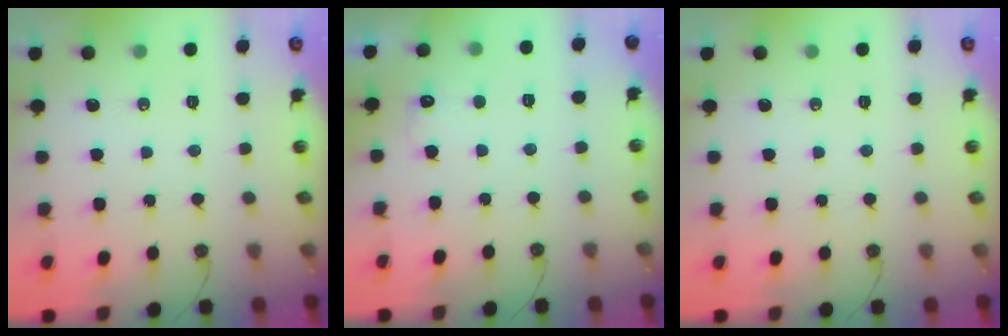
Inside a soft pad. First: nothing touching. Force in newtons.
{"total": 3.8, "press": 3.6, "slide": 1.1}
{"total": 0.0}